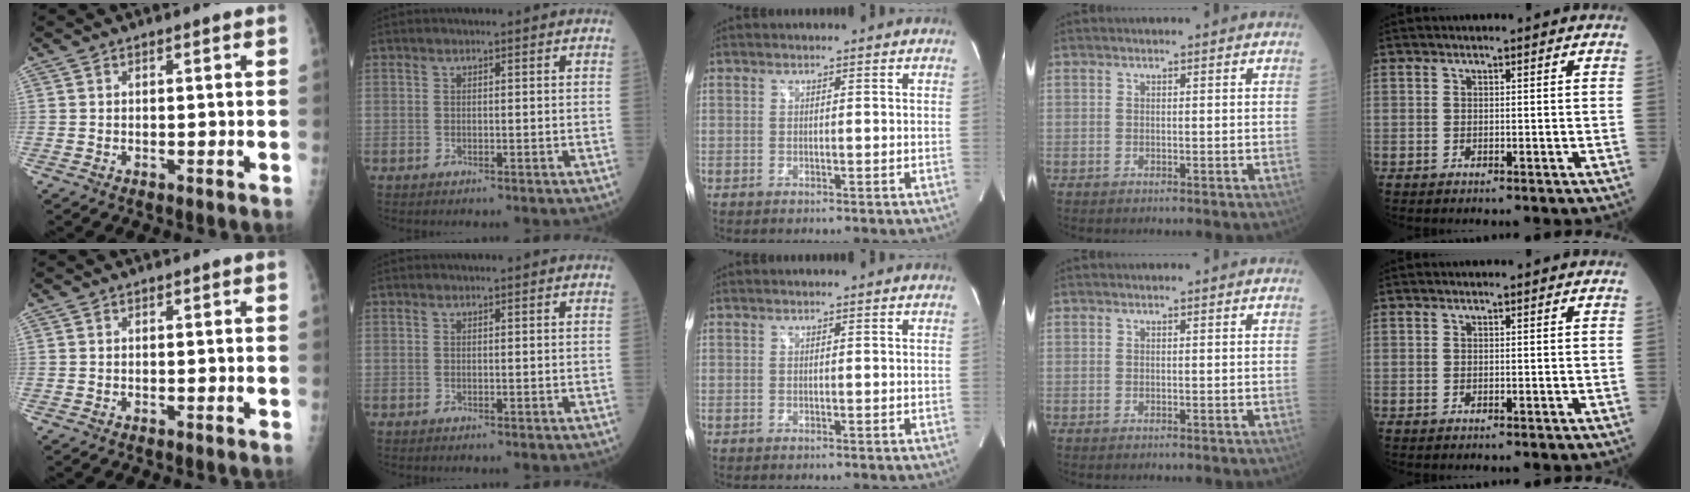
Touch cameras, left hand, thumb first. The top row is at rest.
{}